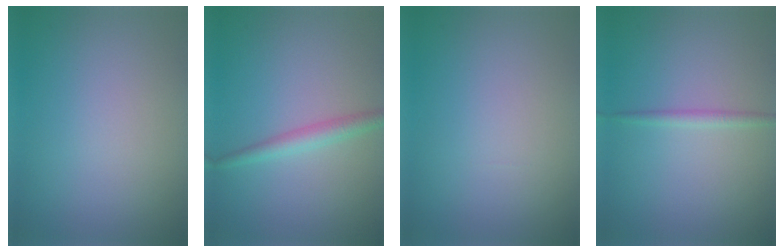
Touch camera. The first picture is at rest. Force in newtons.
{"total": 2.1, "press": 2.1, "slide": 0.1}
{"total": 0.0}
{"total": 1.1, "press": 1.1, "slide": 0.1}